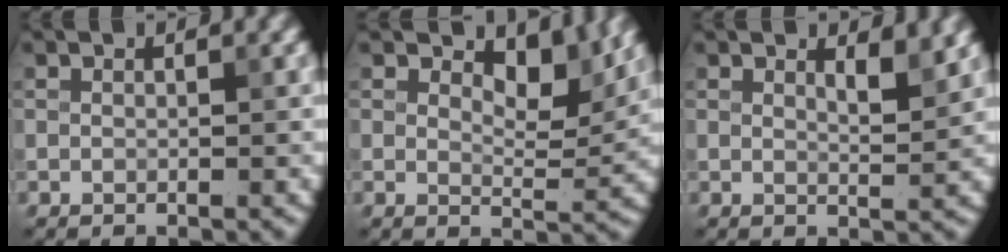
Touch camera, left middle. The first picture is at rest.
{"total": 4.6, "force": [2.9, 2.0, 3.0], "torque": [-0.044, -0.008, 0.037]}
{"total": 2.1, "force": [1.4, 0.5, 1.4], "torque": [-0.017, -0.005, 0.024]}